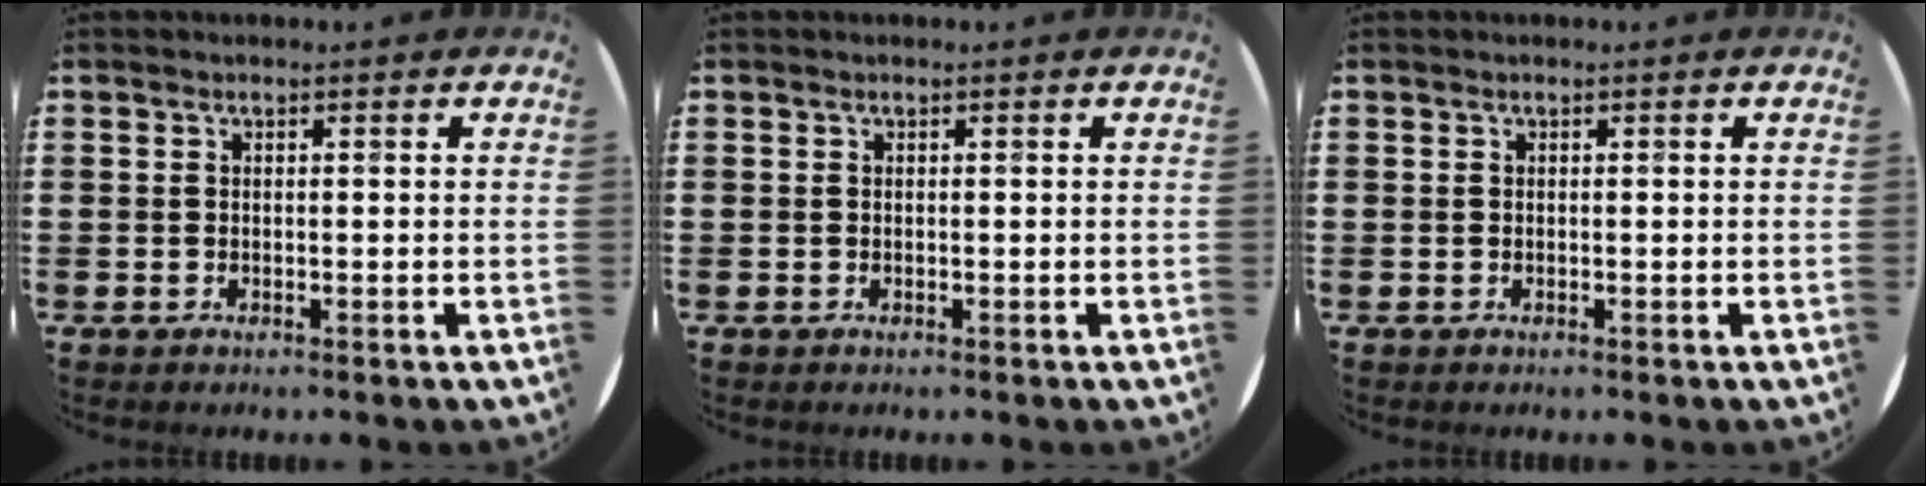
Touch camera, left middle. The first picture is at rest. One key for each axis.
{"total": 0.0}
{"total": 0.0}